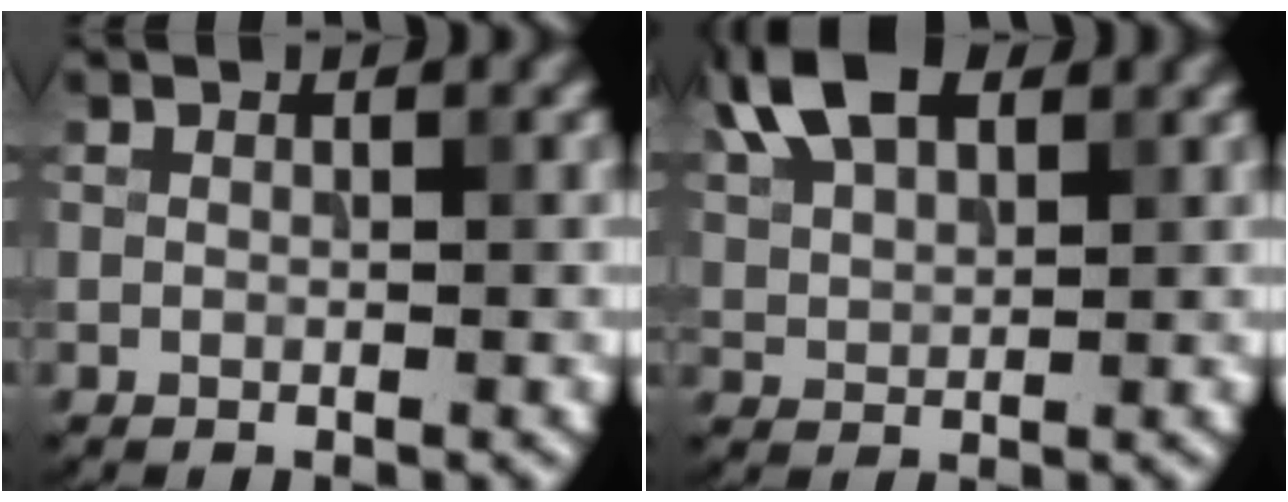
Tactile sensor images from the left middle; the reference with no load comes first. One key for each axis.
{"total": 7.1, "fx": 4.2, "fy": 3.5, "fz": 4.5, "tx": -0.109, "ty": 0.021, "tz": 0.074}